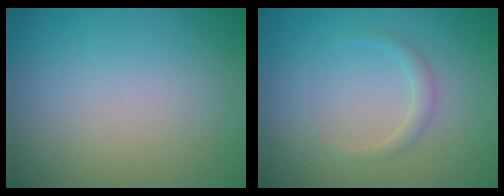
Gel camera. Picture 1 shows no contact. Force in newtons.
{"total": 1.2, "press": 1.2, "slide": 0.1}